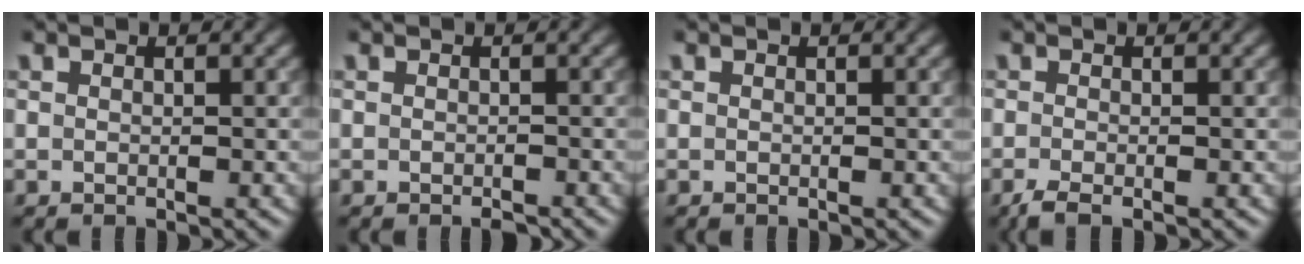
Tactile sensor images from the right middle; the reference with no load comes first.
{"total": 0.9, "force": [-0.7, 0.3, 0.5], "torque": [-0.007, -0.002, -0.010]}
{"total": 0.0}
{"total": 1.8, "force": [-1.2, 0.3, 1.3], "torque": [-0.027, -0.007, -0.030]}